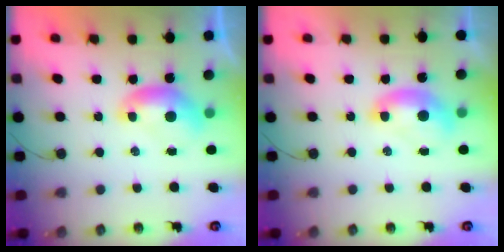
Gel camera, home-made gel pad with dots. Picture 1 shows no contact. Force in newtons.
{"total": 1.7, "press": 1.6, "slide": 0.3}